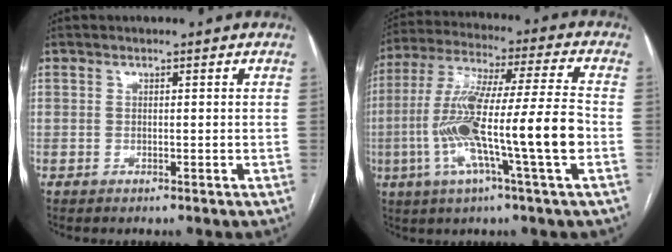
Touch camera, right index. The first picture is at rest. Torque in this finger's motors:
{"motor_torque": [2.14, 0.00, 1.05, 0.21]}